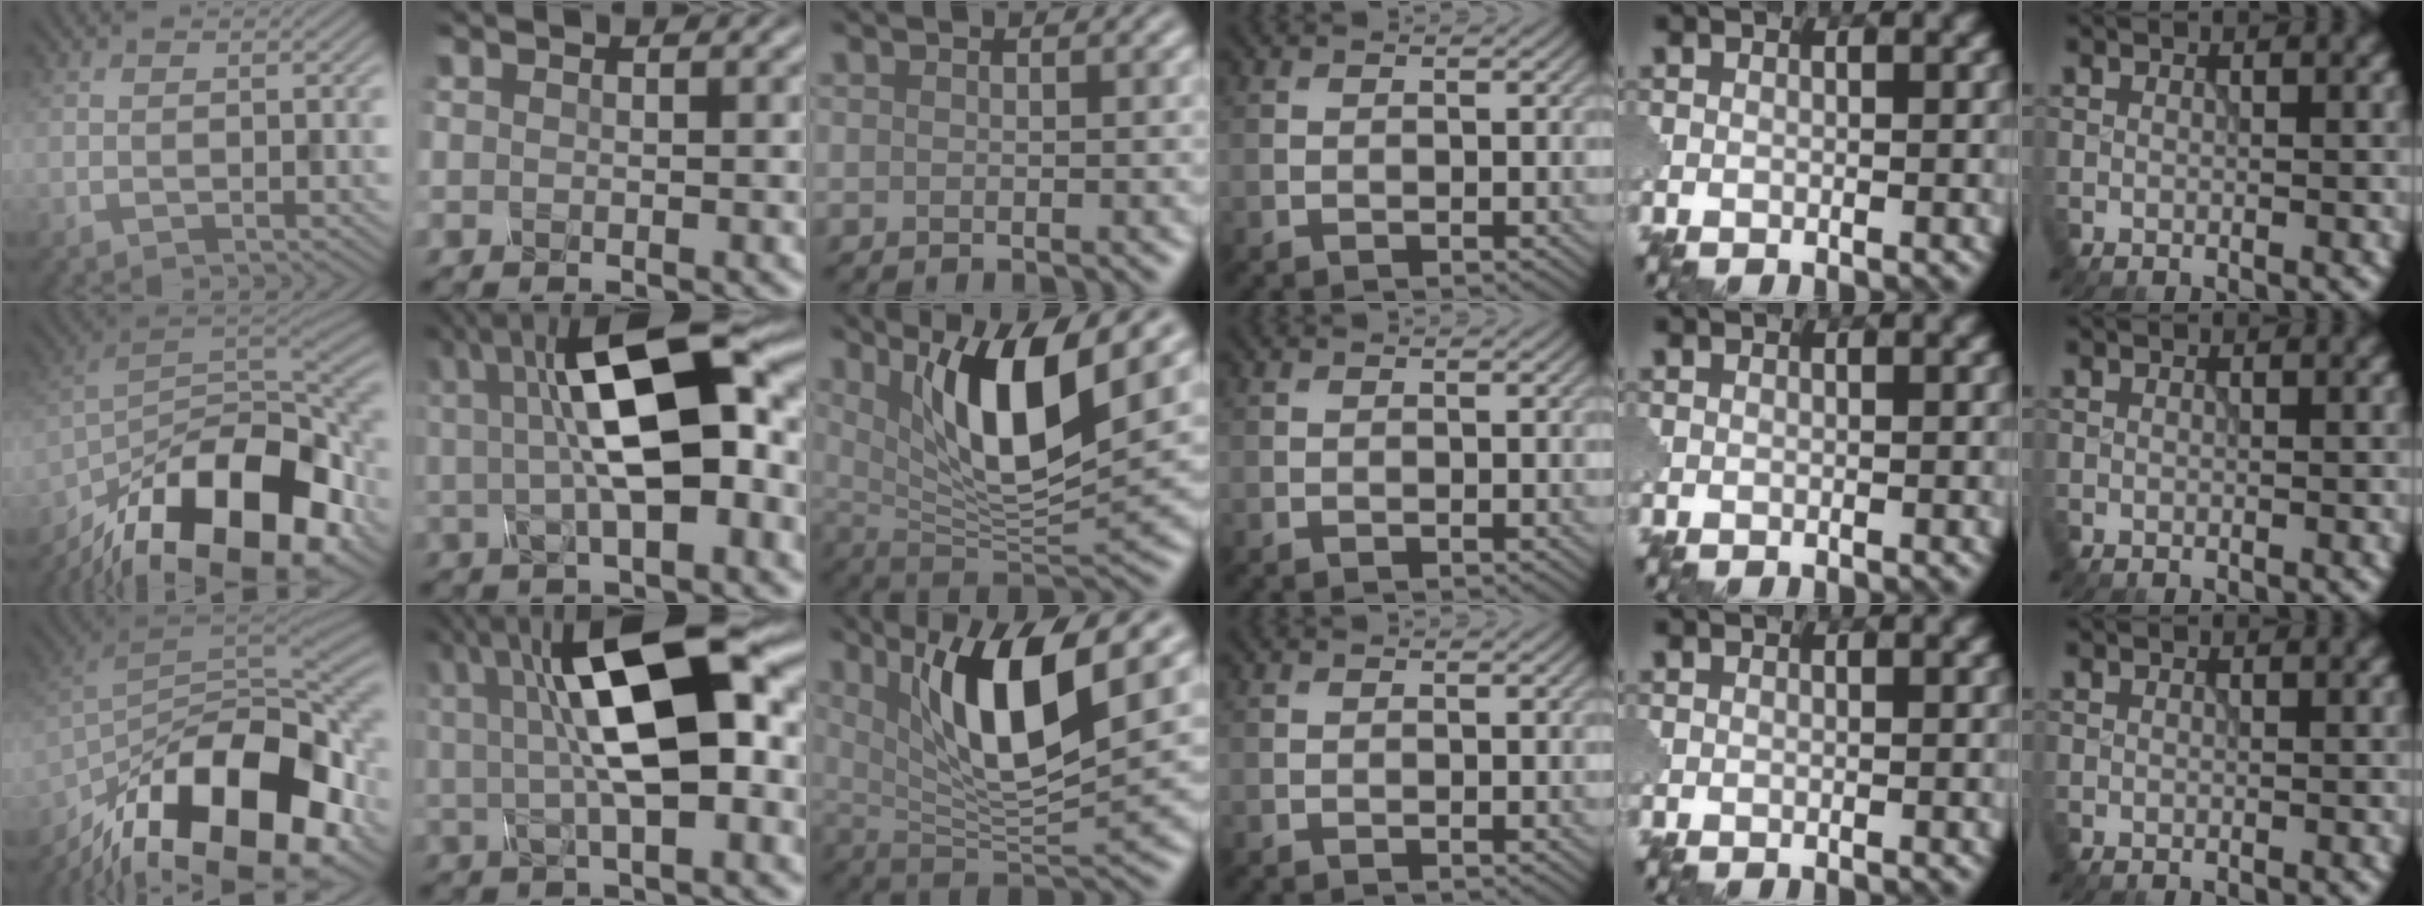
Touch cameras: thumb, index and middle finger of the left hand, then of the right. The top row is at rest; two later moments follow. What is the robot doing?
{"motion": "assemble", "object": "glue stick"}